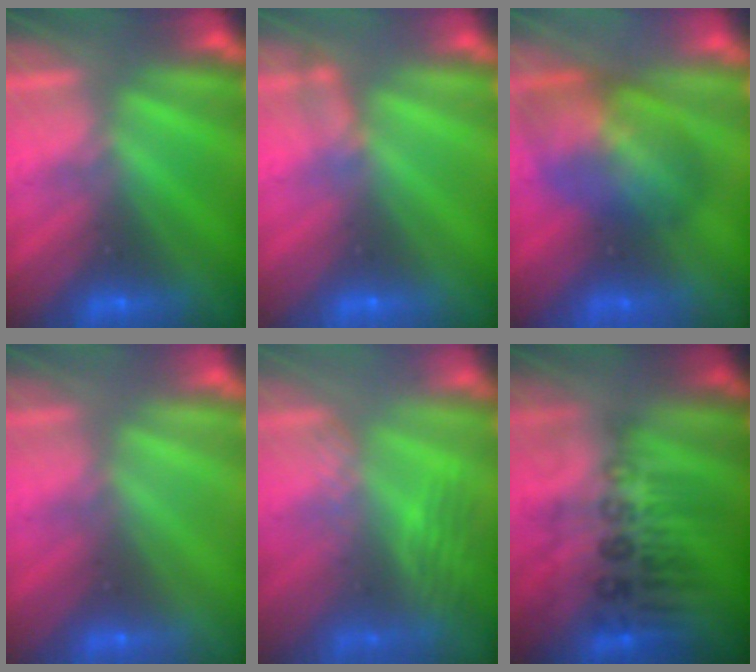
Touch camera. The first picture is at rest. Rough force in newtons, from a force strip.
{"total": 2.2}
{"total": 5.5}
{"total": 3.0}
{"total": 2.7}
{"total": 2.9}